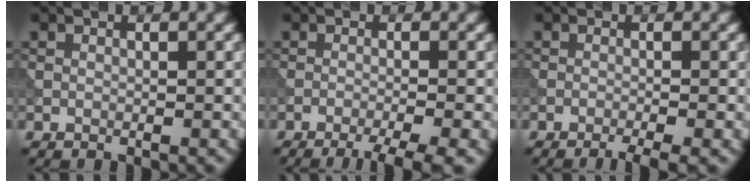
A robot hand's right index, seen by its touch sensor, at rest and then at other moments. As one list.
[{"total": 4.3, "force": [-2.8, 0.6, 3.2], "torque": [-0.042, 0.003, -0.050]}, {"total": 2.4, "force": [-1.6, 0.3, 1.8], "torque": [-0.024, 0.000, -0.030]}]